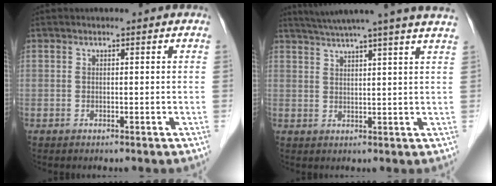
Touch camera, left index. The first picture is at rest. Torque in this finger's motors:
{"motor_torque": [-0.27, -0.65, -0.14, 0.02]}